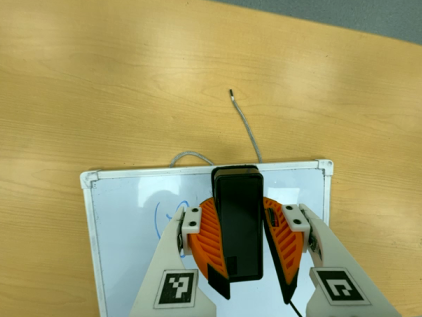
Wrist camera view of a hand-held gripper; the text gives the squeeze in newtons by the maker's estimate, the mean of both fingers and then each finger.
{"total": 11.6, "left": 11.1, "right": 12.2}